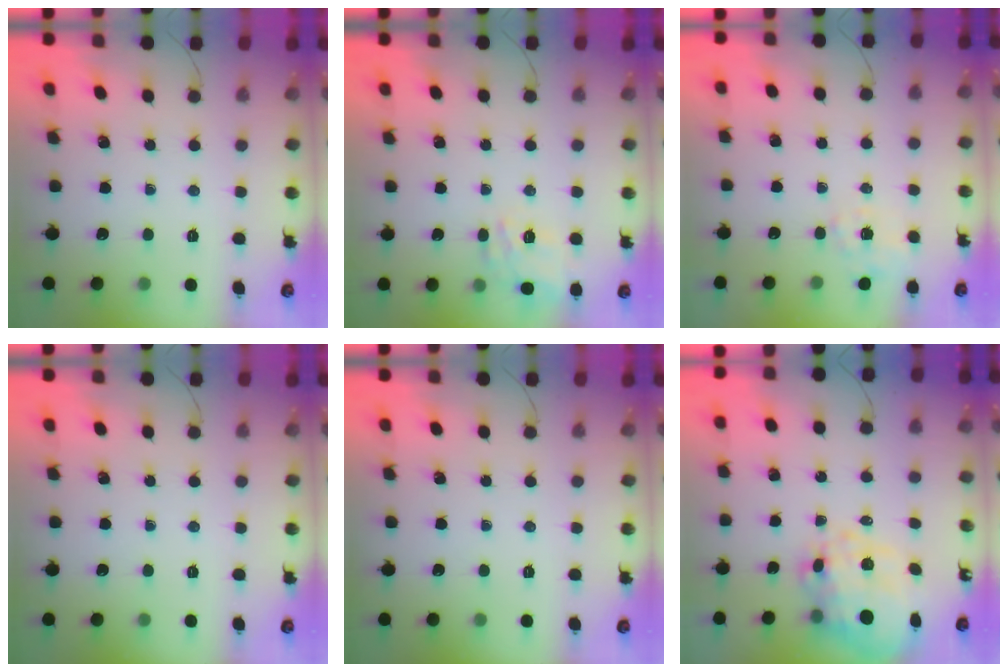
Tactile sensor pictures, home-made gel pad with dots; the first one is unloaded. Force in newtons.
{"total": 14.5, "press": 14.4, "slide": 1.7}
{"total": 1.5, "press": 1.1, "slide": 1.0}
{"total": 0.0}
{"total": 0.0}
{"total": 13.6, "press": 13.2, "slide": 3.1}